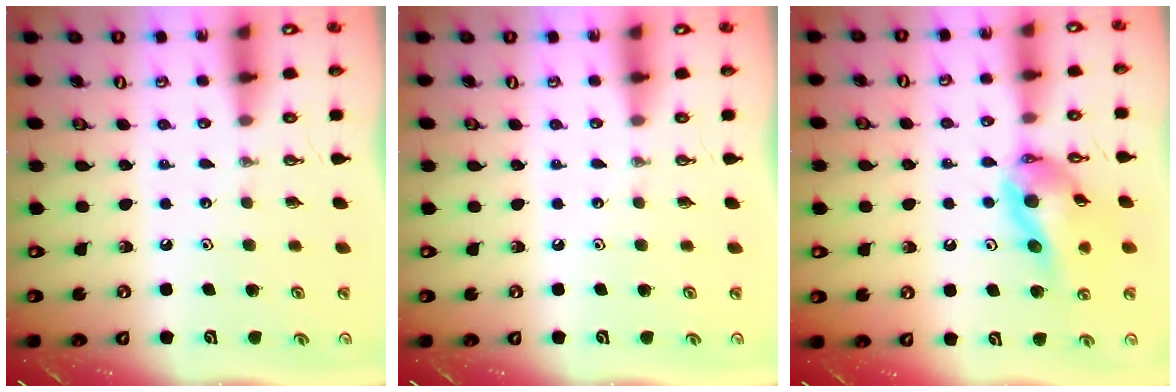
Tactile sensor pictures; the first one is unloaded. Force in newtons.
{"total": 0.0}
{"total": 13.3, "press": 13.2, "slide": 1.7}